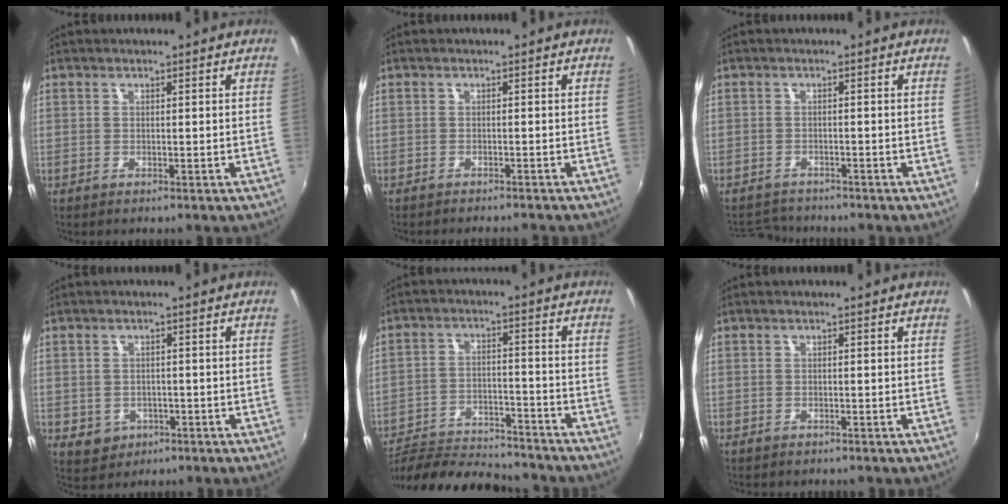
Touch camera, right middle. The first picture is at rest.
{"total": 4.0, "force": [-3.7, 0.4, 1.5], "torque": [-0.036, -0.012, -0.054]}
{"total": 4.2, "force": [-4.1, 1.1, 0.4], "torque": [-0.022, 0.000, -0.069]}
{"total": 4.1, "force": [-1.0, 3.7, 1.5], "torque": [-0.037, -0.001, -0.004]}
{"total": 19.6, "force": [-17.7, 3.5, 7.6], "torque": [-0.150, -0.022, -0.273]}
{"total": 0.7, "force": [-0.6, 0.2, 0.2], "torque": [-0.006, -0.004, -0.008]}